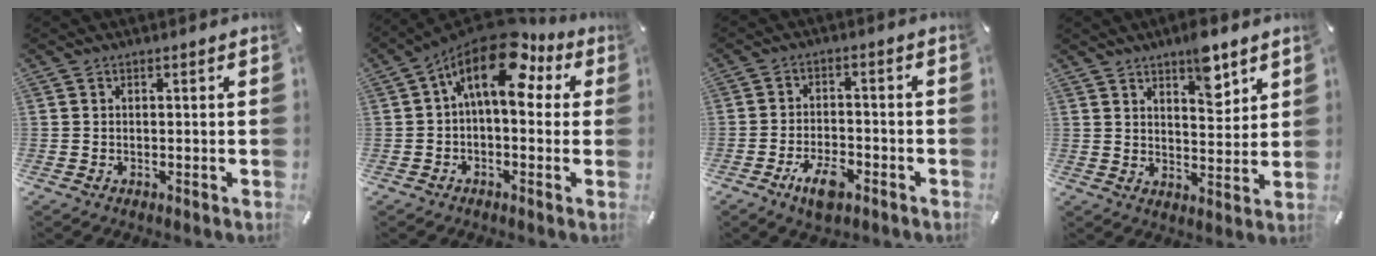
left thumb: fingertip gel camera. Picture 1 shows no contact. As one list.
[{"total": 16.1, "force": [6.8, 8.1, 12.1], "torque": [-0.211, -0.048, 0.111]}, {"total": 7.3, "force": [-4.4, 3.3, 4.9], "torque": [-0.096, 0.017, -0.078]}, {"total": 8.6, "force": [6.5, 3.2, 4.6], "torque": [-0.052, -0.045, 0.108]}]